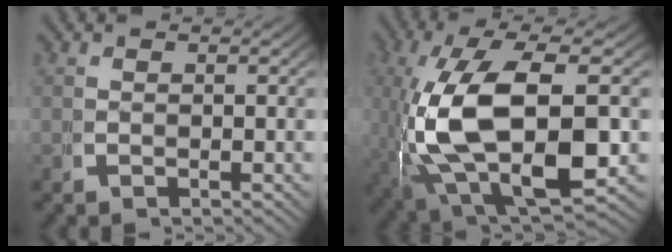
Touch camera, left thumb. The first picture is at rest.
{"total": 16.9, "force": [-1.2, 9.6, 13.8], "torque": [-0.343, -0.065, 0.018]}